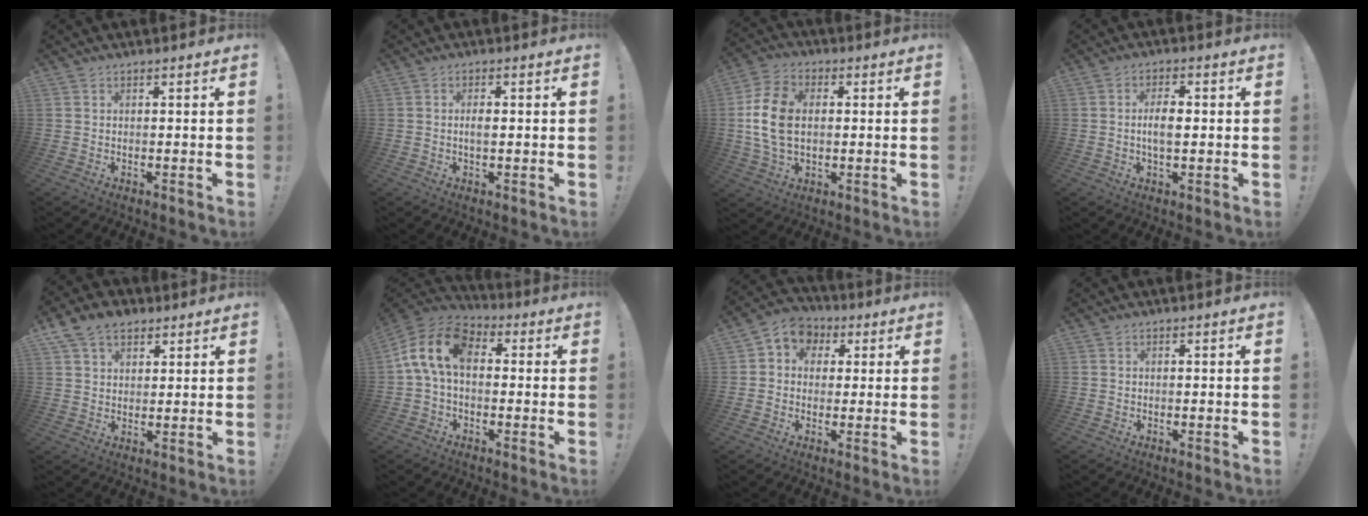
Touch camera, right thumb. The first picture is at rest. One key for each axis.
{"total": 2.1, "fx": -0.4, "fy": 0.6, "fz": 1.9, "tx": -0.035, "ty": 0.003, "tz": -0.009}
{"total": 14.2, "fx": 0.5, "fy": 9.6, "fz": 10.4, "tx": -0.203, "ty": 0.007, "tz": 0.011}
{"total": 5.3, "fx": -0.5, "fy": 2.3, "fz": 4.8, "tx": -0.092, "ty": 0.003, "tz": -0.015}
{"total": 9.0, "fx": 5.3, "fy": 6.1, "fz": 3.9, "tx": -0.071, "ty": -0.013, "tz": 0.106}
{"total": 12.9, "fx": 2.0, "fy": 7.5, "fz": 10.3, "tx": -0.201, "ty": 0.015, "tz": 0.038}
{"total": 6.4, "fx": 1.1, "fy": 5.8, "fz": 2.5, "tx": -0.031, "ty": 0.001, "tz": 0.026}
{"total": 0.0}